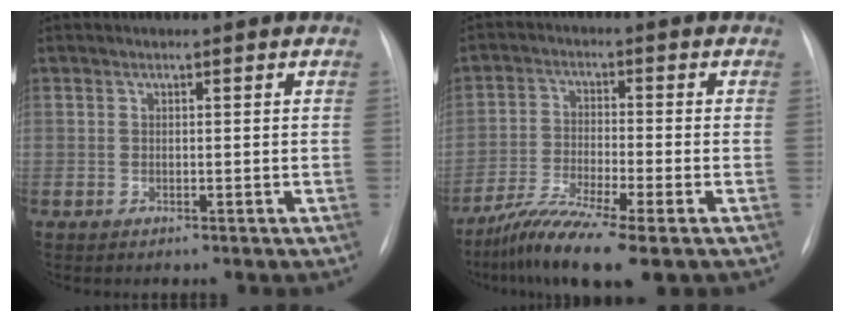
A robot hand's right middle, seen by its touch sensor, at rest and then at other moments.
{"total": 9.5, "force": [-6.7, 0.0, 6.7], "torque": [-0.132, -0.029, -0.122]}